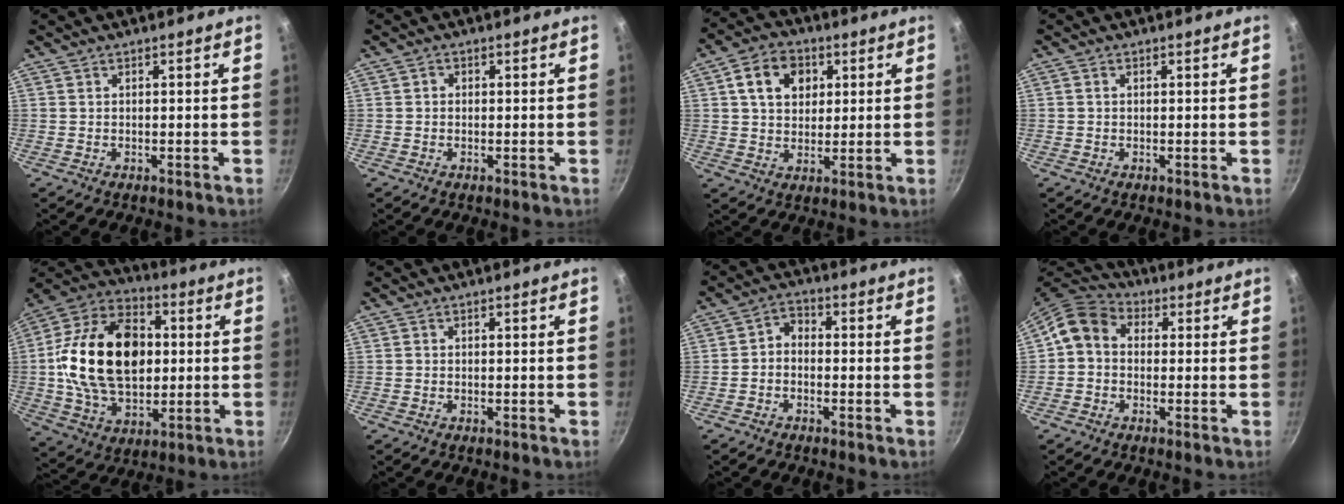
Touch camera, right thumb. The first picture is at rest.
{"total": 1.1, "force": [0.0, 1.0, 0.4], "torque": [-0.005, 0.006, -0.001]}
{"total": 9.7, "force": [3.1, 7.5, 5.4], "torque": [-0.071, 0.004, 0.044]}
{"total": 0.7, "force": [0.0, 0.5, 0.4], "torque": [-0.006, 0.004, 0.000]}
{"total": 24.9, "force": [1.8, 16.8, 18.3], "torque": [-0.292, 0.021, 0.026]}
{"total": 0.0}
{"total": 3.5, "force": [-1.2, 2.6, 2.1], "torque": [-0.032, 0.024, -0.032]}
{"total": 8.3, "force": [0.4, 6.8, 4.7], "torque": [-0.072, 0.025, -0.017]}